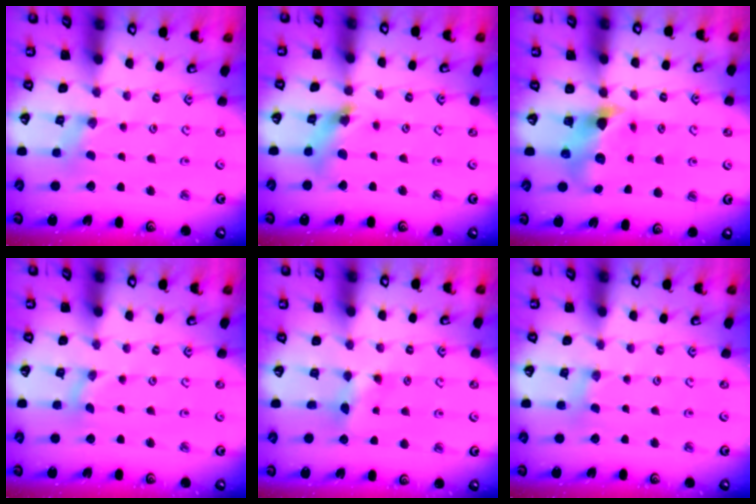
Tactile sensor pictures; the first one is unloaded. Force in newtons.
{"total": 9.3, "press": 9.2, "slide": 1.1}
{"total": 8.0, "press": 7.9, "slide": 1.1}
{"total": 0.0}
{"total": 5.3, "press": 5.2, "slide": 0.9}
{"total": 2.0, "press": 2.0, "slide": 0.3}